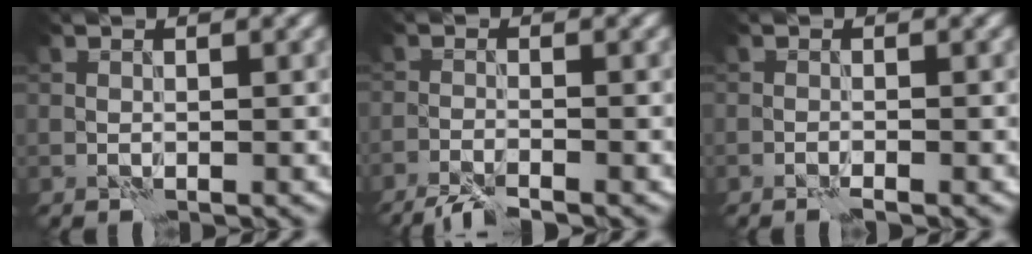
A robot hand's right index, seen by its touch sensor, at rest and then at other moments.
{"total": 3.4, "force": [-2.9, 0.3, 1.7], "torque": [-0.033, -0.012, -0.058]}
{"total": 0.8, "force": [-0.6, -0.2, 0.4], "torque": [-0.011, 0.004, -0.014]}